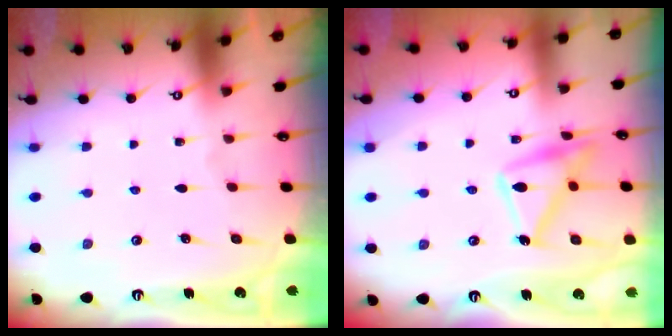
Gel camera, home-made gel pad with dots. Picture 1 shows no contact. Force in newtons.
{"total": 15.2, "press": 15.2, "slide": 0.9}